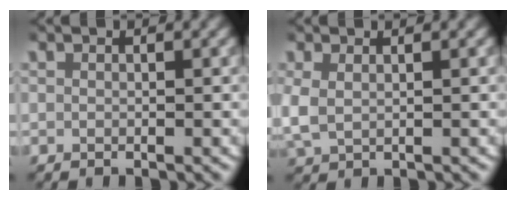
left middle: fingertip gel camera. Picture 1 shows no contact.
{"total": 3.4, "force": [0.4, 2.8, 1.9], "torque": [-0.064, -0.005, 0.013]}